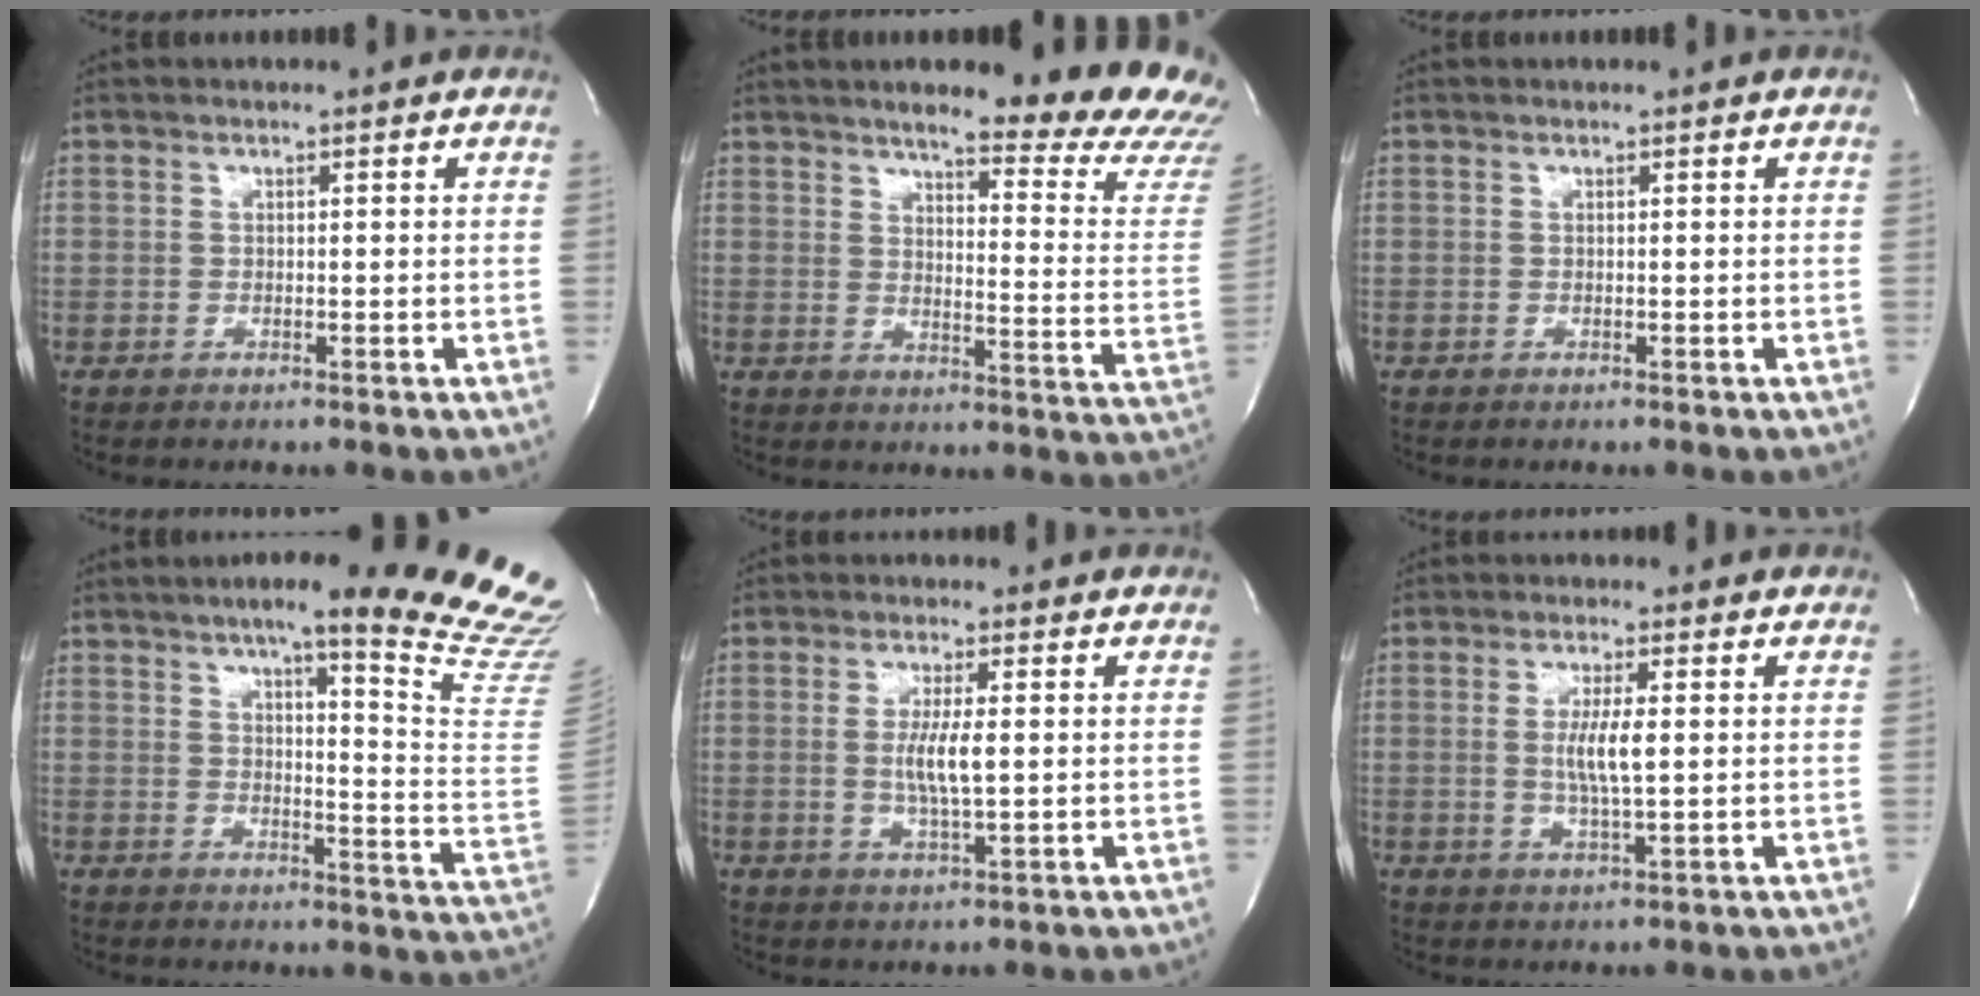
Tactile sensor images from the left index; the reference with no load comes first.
{"total": 20.3, "force": [18.2, 1.7, 8.9], "torque": [-0.107, -0.093, 0.203]}
{"total": 0.0}
{"total": 24.0, "force": [19.5, 0.4, 13.9], "torque": [-0.160, -0.084, 0.227]}
{"total": 5.3, "force": [0.2, 0.5, 5.2], "torque": [-0.106, -0.006, 0.003]}
{"total": 5.2, "force": [0.4, 0.5, 5.2], "torque": [-0.103, -0.006, 0.007]}